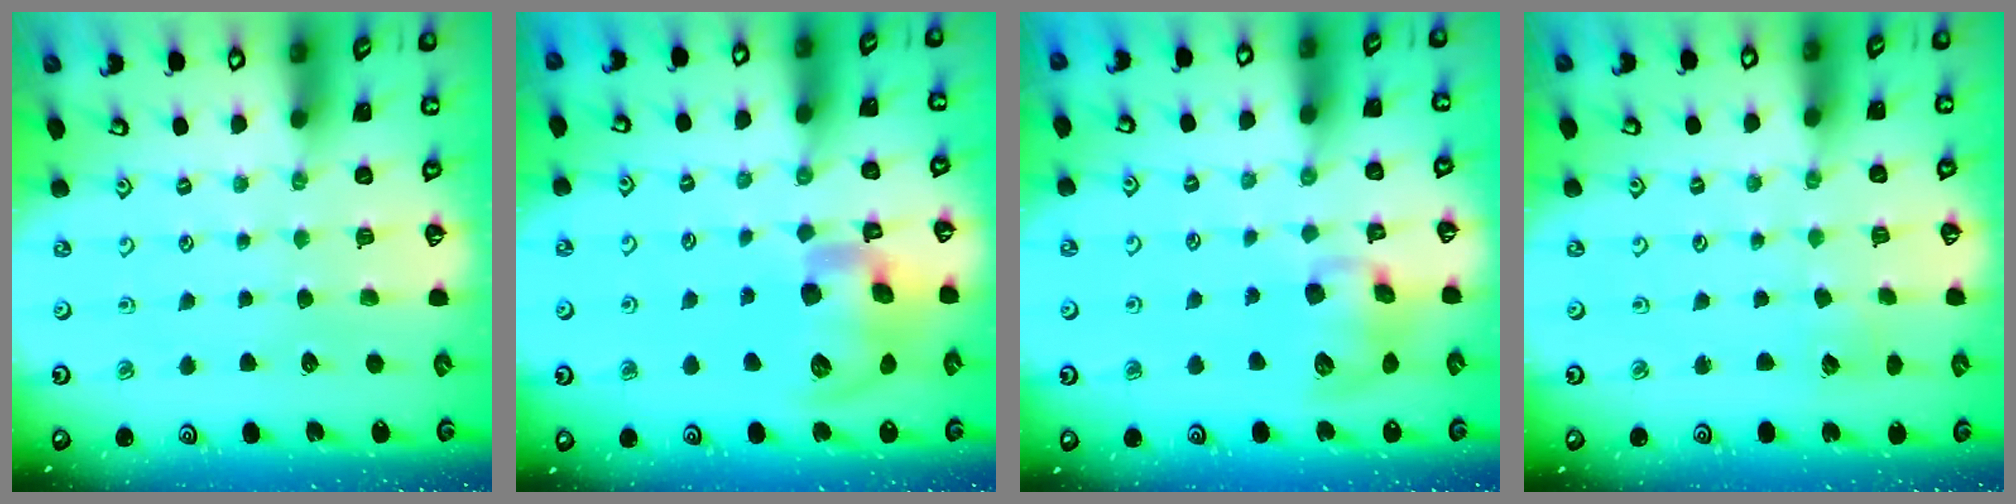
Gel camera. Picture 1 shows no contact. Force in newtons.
{"total": 15.3, "press": 15.1, "slide": 2.7}
{"total": 10.2, "press": 10.0, "slide": 1.9}
{"total": 3.8, "press": 3.7, "slide": 0.4}